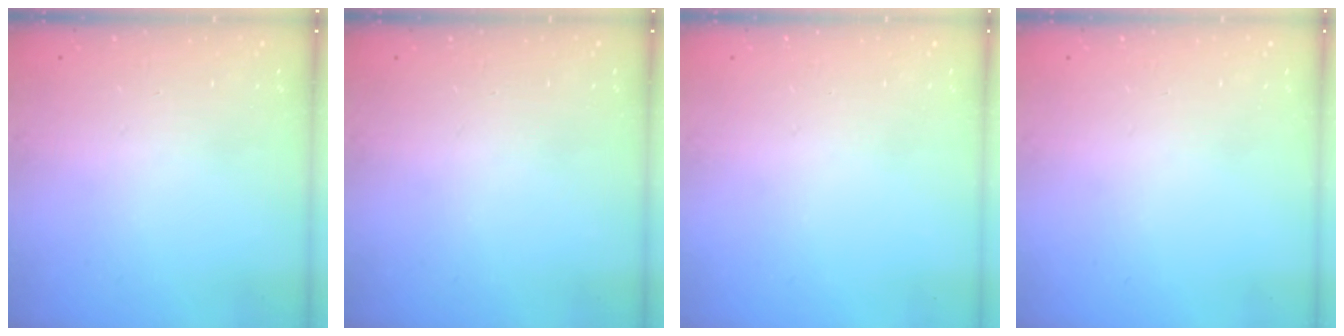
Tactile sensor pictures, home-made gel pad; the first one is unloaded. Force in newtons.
{"total": 0.0}
{"total": 0.0}
{"total": 0.0}